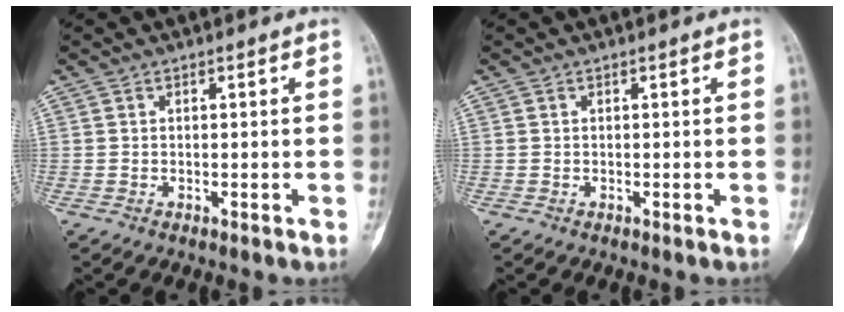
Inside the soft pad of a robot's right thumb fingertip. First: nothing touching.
{"total": 0.0}